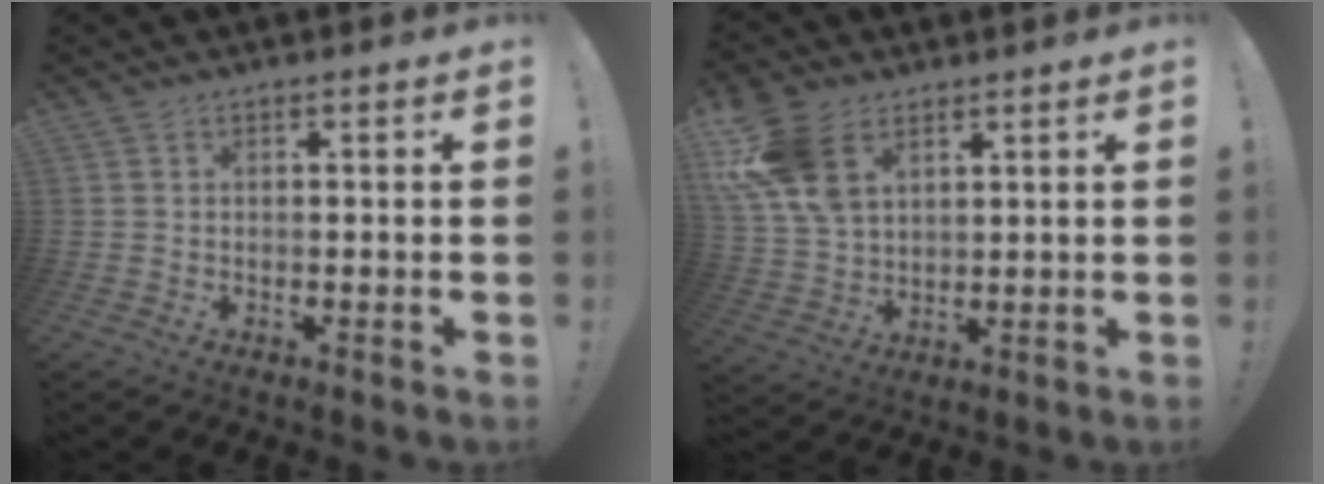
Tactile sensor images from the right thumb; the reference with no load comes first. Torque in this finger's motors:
{"motor_torque": [1.24, 2.70, 1.55, 0.68, 0.47]}